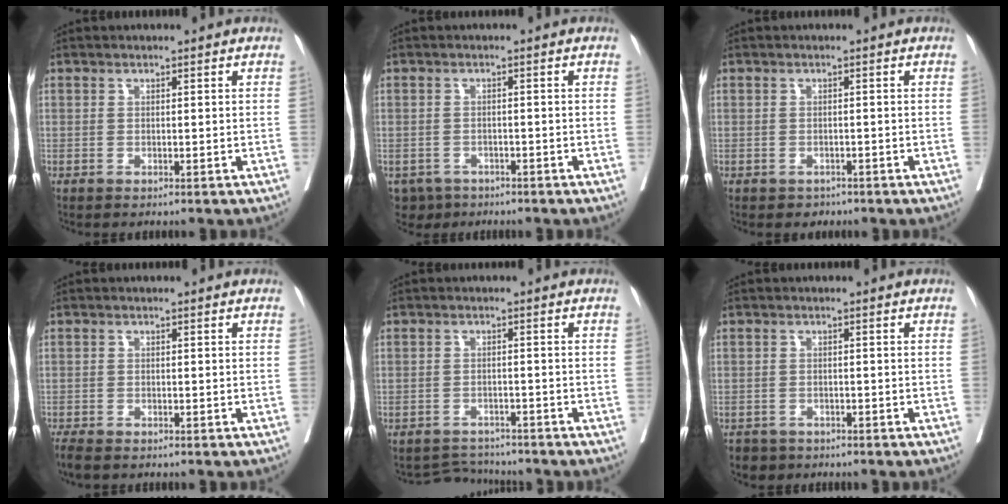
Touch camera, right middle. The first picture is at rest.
{"total": 5.1, "force": [-3.8, 3.4, 0.8], "torque": [-0.013, -0.002, -0.058]}
{"total": 2.3, "force": [-1.7, 1.4, 0.1], "torque": [-0.010, 0.000, -0.029]}
{"total": 3.5, "force": [-2.9, 0.8, 1.7], "torque": [-0.039, -0.013, -0.049]}
{"total": 3.7, "force": [-3.5, 0.4, -1.0], "torque": [0.014, 0.000, -0.055]}
{"total": 3.5, "force": [-2.9, 2.0, 0.1], "torque": [-0.005, 0.001, -0.047]}